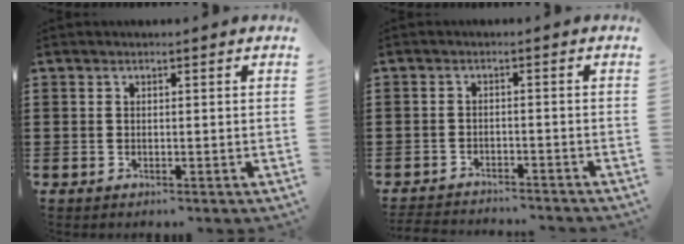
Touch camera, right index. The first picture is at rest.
{"total": 2.5, "force": [-2.5, 0.0, -0.2], "torque": [-0.005, -0.003, -0.054]}